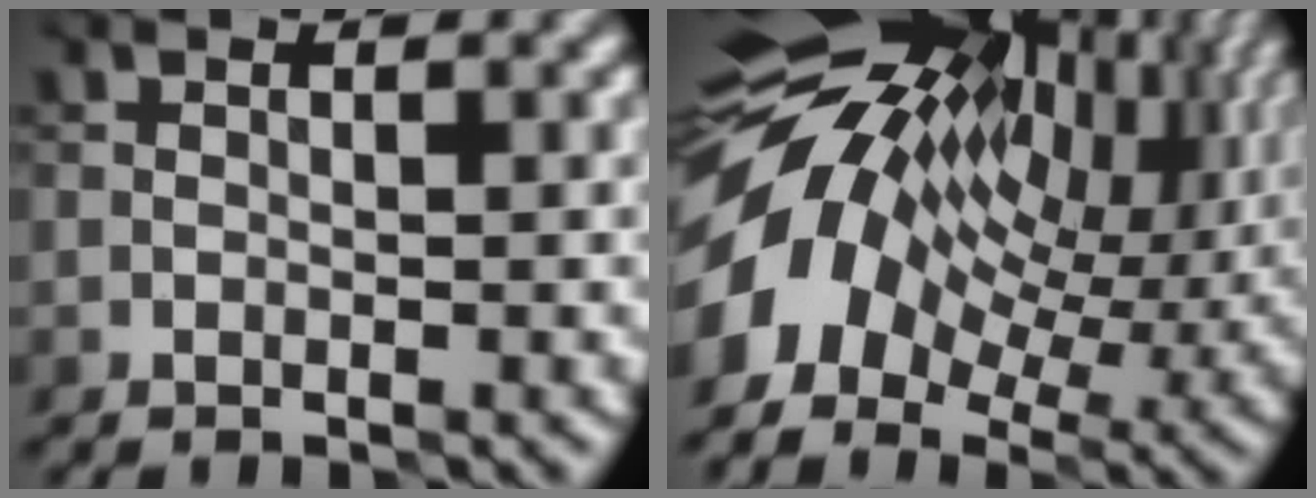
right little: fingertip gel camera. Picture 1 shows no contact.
{"total": 14.5, "force": [1.3, 9.5, 10.8], "torque": [-0.234, 0.005, 0.026]}